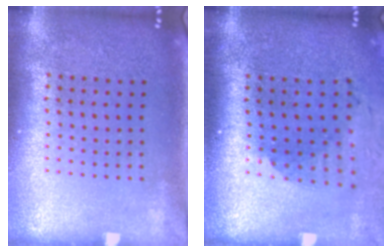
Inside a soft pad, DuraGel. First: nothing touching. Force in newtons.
{"total": 1.9, "press": 1.4, "slide": 1.3}